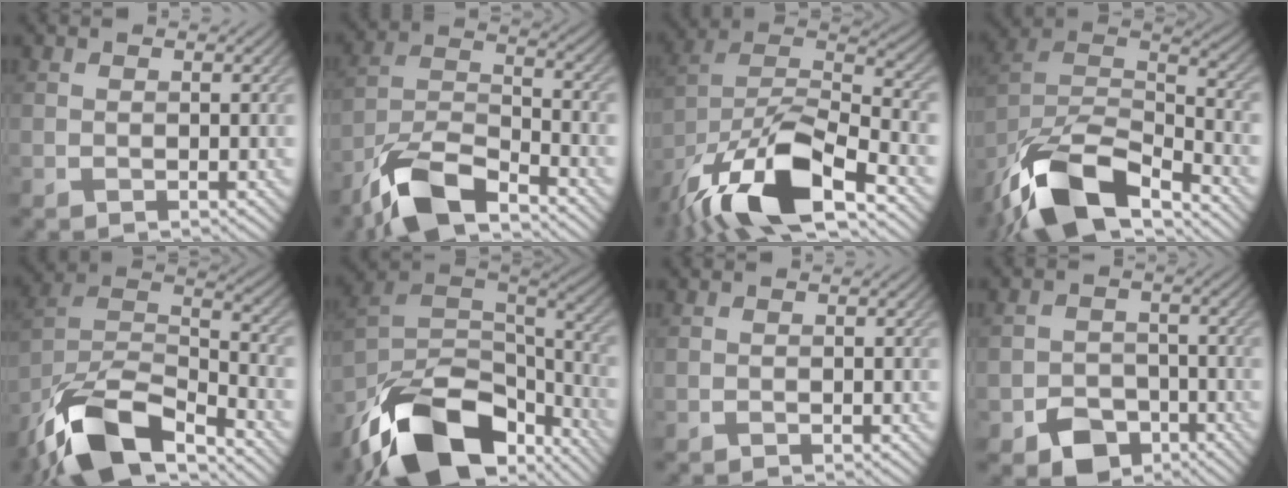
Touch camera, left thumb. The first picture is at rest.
{"total": 10.6, "force": [-8.0, 3.2, 6.3], "torque": [-0.123, -0.004, -0.167]}
{"total": 16.8, "force": [-10.8, 5.9, 11.4], "torque": [-0.238, -0.013, -0.203]}
{"total": 16.1, "force": [-11.3, 5.9, 9.7], "torque": [-0.226, -0.018, -0.203]}
{"total": 14.6, "force": [-10.5, 5.1, 8.8], "torque": [-0.191, -0.017, -0.203]}
{"total": 18.0, "force": [-11.7, 8.6, 10.7], "torque": [-0.240, -0.037, -0.194]}
{"total": 0.0}
{"total": 5.7, "force": [-3.5, 3.9, 2.2], "torque": [-0.035, -0.011, -0.063]}